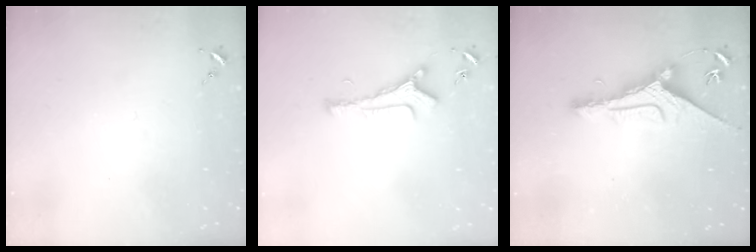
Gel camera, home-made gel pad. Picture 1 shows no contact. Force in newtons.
{"total": 5.1, "press": 5.0, "slide": 0.7}
{"total": 9.9, "press": 9.8, "slide": 1.0}